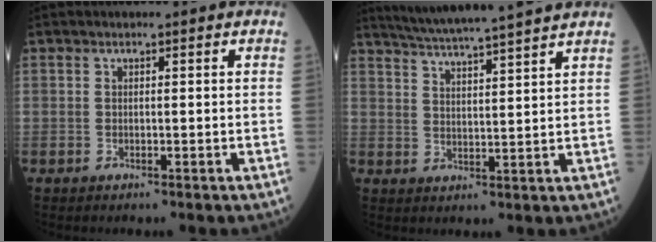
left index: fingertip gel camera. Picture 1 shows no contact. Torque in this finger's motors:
{"motor_torque": [0.04, -0.06, 0.04, 0.04]}